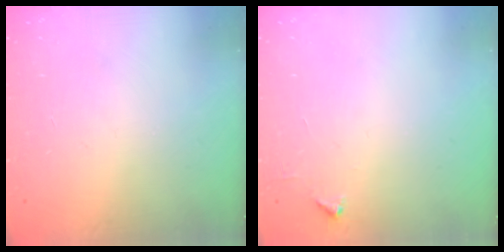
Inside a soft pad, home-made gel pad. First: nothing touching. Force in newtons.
{"total": 2.1, "press": 2.1, "slide": 0.3}